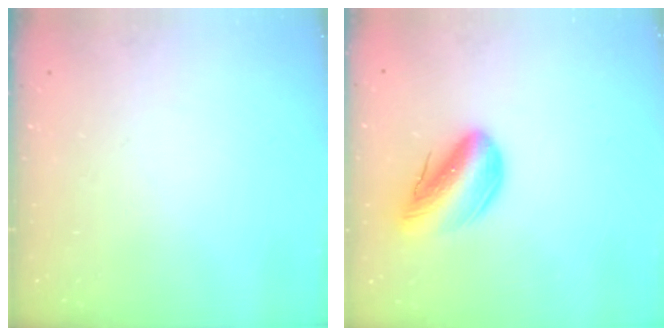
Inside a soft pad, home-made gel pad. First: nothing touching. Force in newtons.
{"total": 13.3, "press": 12.9, "slide": 3.4}